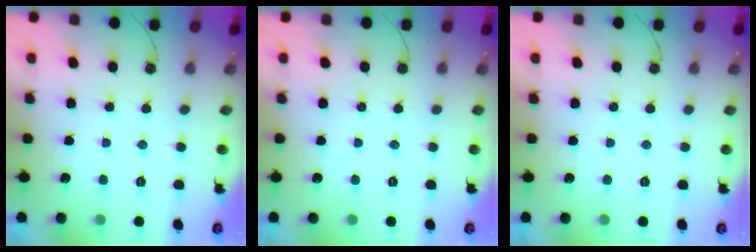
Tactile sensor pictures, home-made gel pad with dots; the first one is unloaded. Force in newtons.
{"total": 0.0}
{"total": 1.8, "press": 1.8, "slide": 0.1}